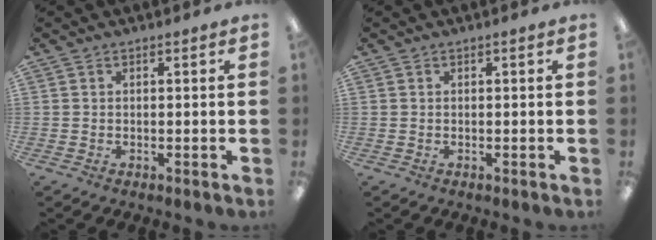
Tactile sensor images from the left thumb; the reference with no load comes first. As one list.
[{"total": 0.0}]